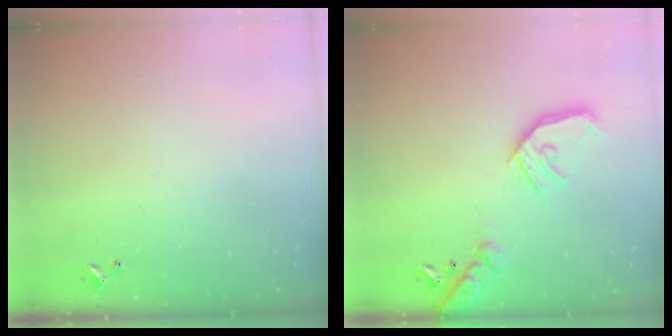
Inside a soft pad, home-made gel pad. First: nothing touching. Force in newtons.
{"total": 17.3, "press": 17.0, "slide": 2.8}